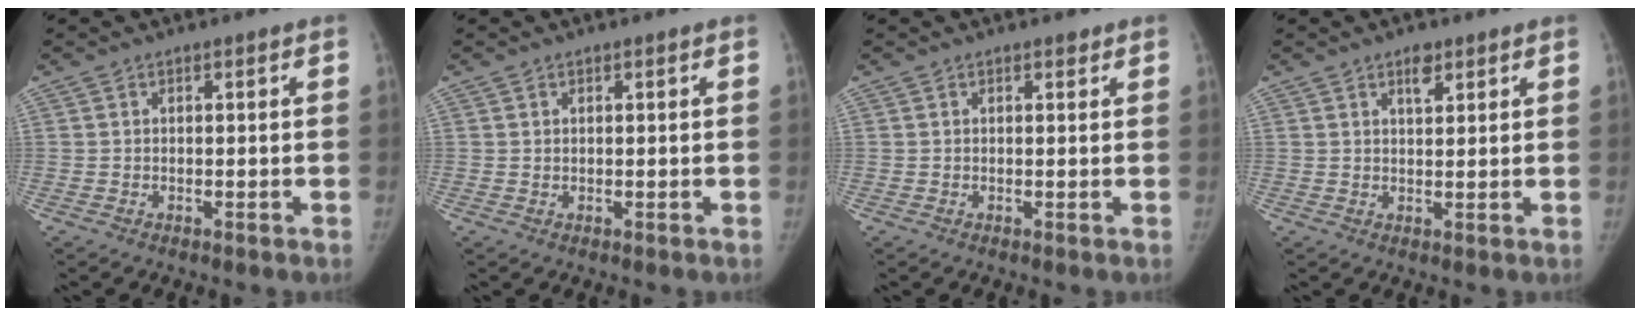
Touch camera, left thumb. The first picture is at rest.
{"total": 0.0}
{"total": 0.8, "force": [0.6, 0.4, 0.4], "torque": [-0.002, -0.004, 0.006]}
{"total": 2.9, "force": [1.8, 1.4, 1.8], "torque": [-0.016, -0.010, 0.029]}